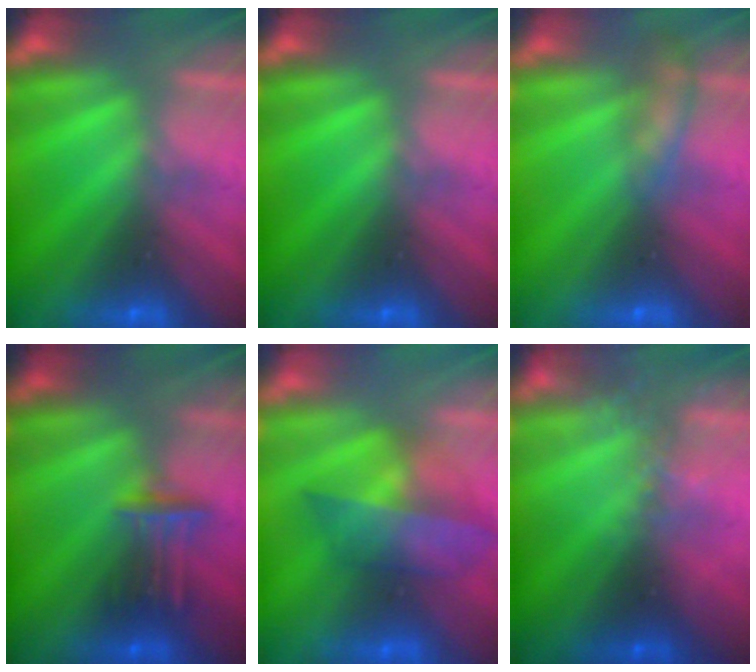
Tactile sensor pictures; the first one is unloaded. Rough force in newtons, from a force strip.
{"total": 0.0}
{"total": 2.3}
{"total": 3.3}
{"total": 4.4}
{"total": 2.3}